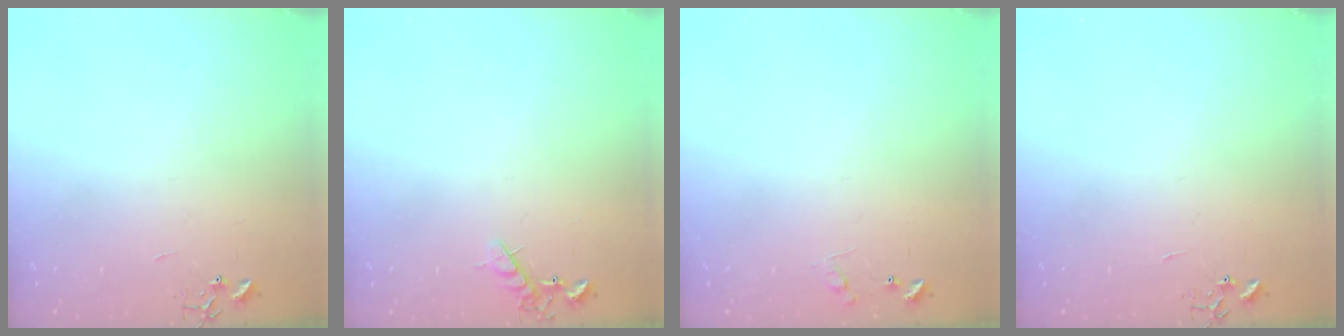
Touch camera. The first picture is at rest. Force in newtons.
{"total": 6.3, "press": 6.2, "slide": 0.9}
{"total": 7.7, "press": 7.7, "slide": 0.3}
{"total": 0.0}